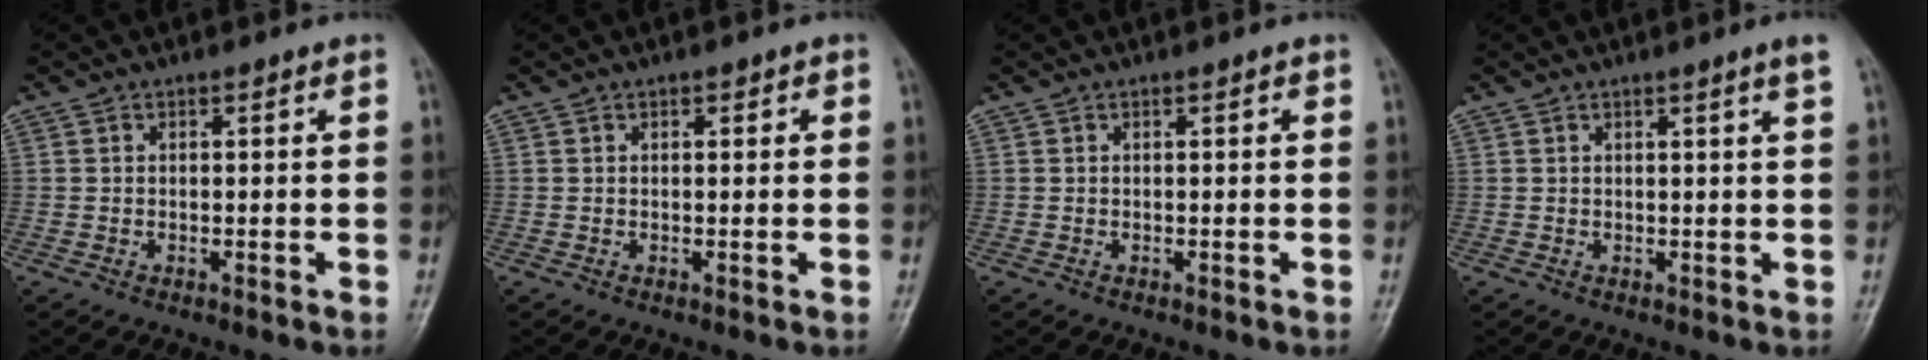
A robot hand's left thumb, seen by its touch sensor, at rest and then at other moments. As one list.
[{"total": 0.9, "force": [0.4, 0.6, 0.7], "torque": [-0.005, 0.001, 0.004]}, {"total": 0.0}, {"total": 2.3, "force": [1.3, -0.6, 1.7], "torque": [-0.026, -0.009, 0.021]}]